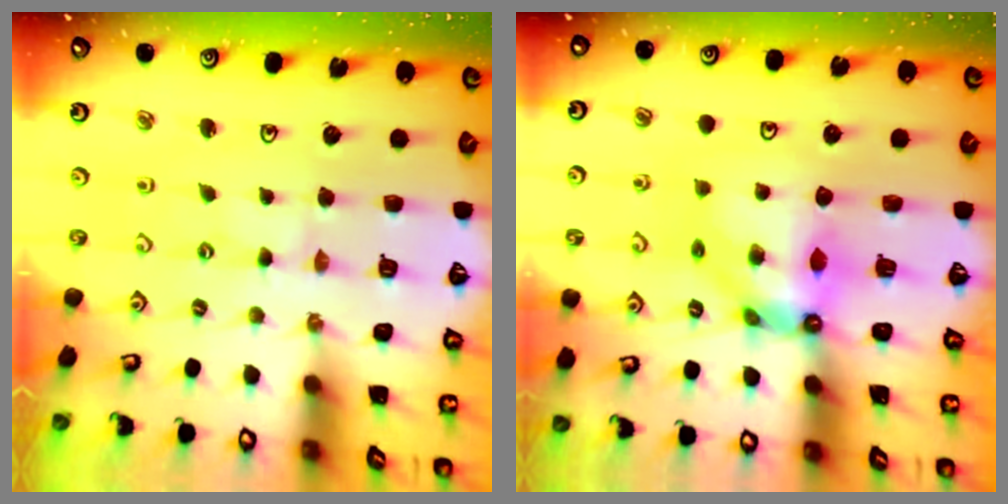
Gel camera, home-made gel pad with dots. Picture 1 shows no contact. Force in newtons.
{"total": 9.0, "press": 8.9, "slide": 1.5}